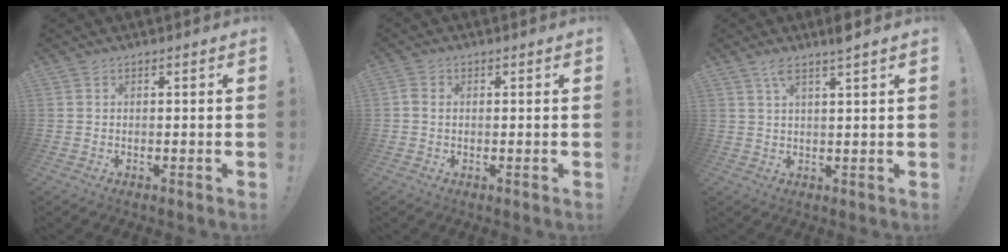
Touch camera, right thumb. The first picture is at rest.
{"total": 2.1, "force": [0.1, 1.6, 1.3], "torque": [-0.033, 0.009, 0.004]}
{"total": 4.4, "force": [3.0, -0.1, 3.2], "torque": [-0.061, -0.011, 0.048]}